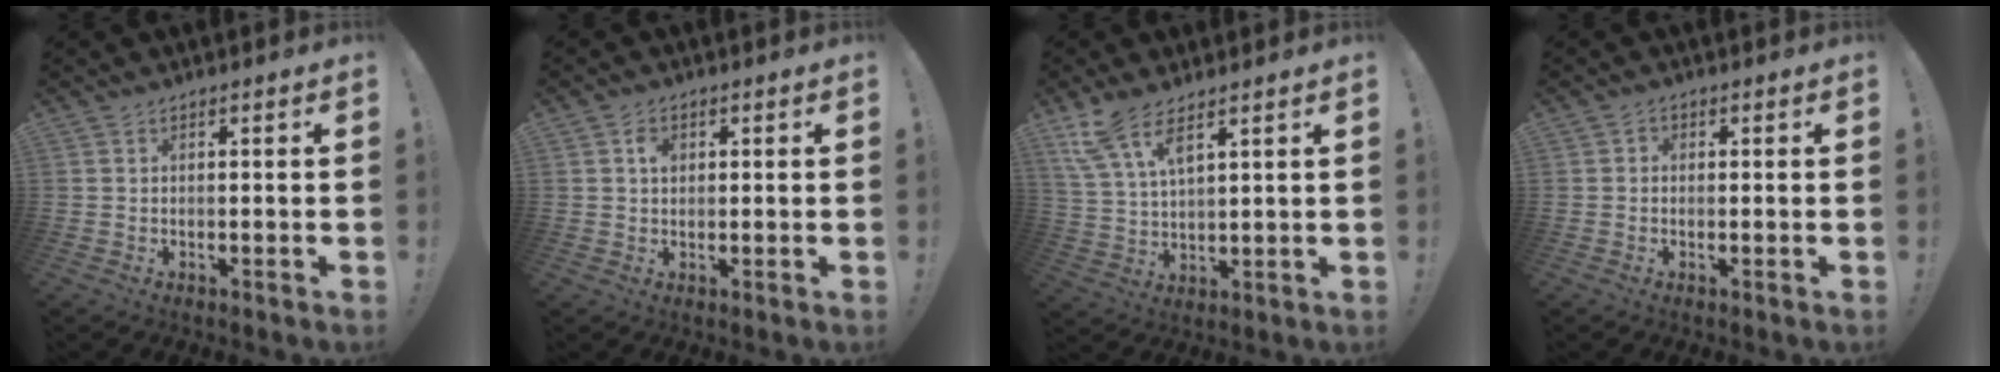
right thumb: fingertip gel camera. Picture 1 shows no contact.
{"total": 2.9, "force": [0.6, 2.2, 1.8], "torque": [-0.013, -0.003, 0.005]}
{"total": 9.3, "force": [6.8, 2.6, 5.9], "torque": [-0.124, -0.029, 0.129]}
{"total": 1.1, "force": [-0.6, 0.8, 0.5], "torque": [-0.013, 0.007, -0.010]}